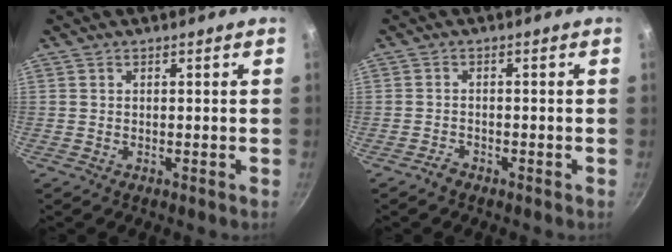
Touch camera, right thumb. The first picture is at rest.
{"total": 1.7, "force": [-1.4, 0.7, 0.6], "torque": [-0.011, 0.015, -0.025]}